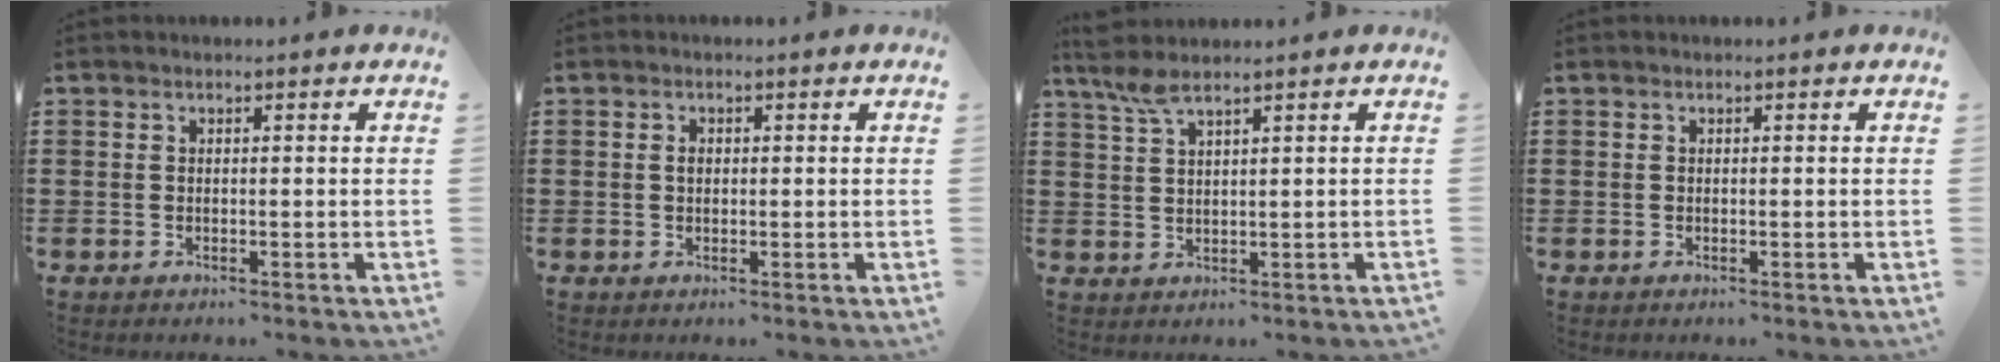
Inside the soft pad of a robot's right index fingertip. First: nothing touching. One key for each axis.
{"total": 1.1, "fx": 0.2, "fy": 0.7, "fz": 0.8, "tx": -0.018, "ty": 0.003, "tz": 0.002}
{"total": 3.5, "fx": 2.4, "fy": 0.5, "fz": 2.4, "tx": -0.056, "ty": 0.002, "tz": 0.043}
{"total": 0.0}